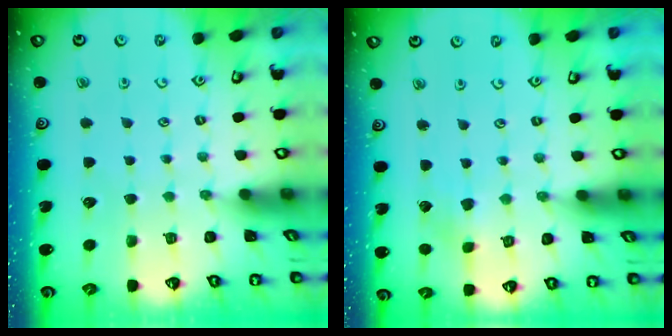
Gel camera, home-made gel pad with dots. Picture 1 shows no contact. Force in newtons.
{"total": 2.5, "press": 2.4, "slide": 0.5}